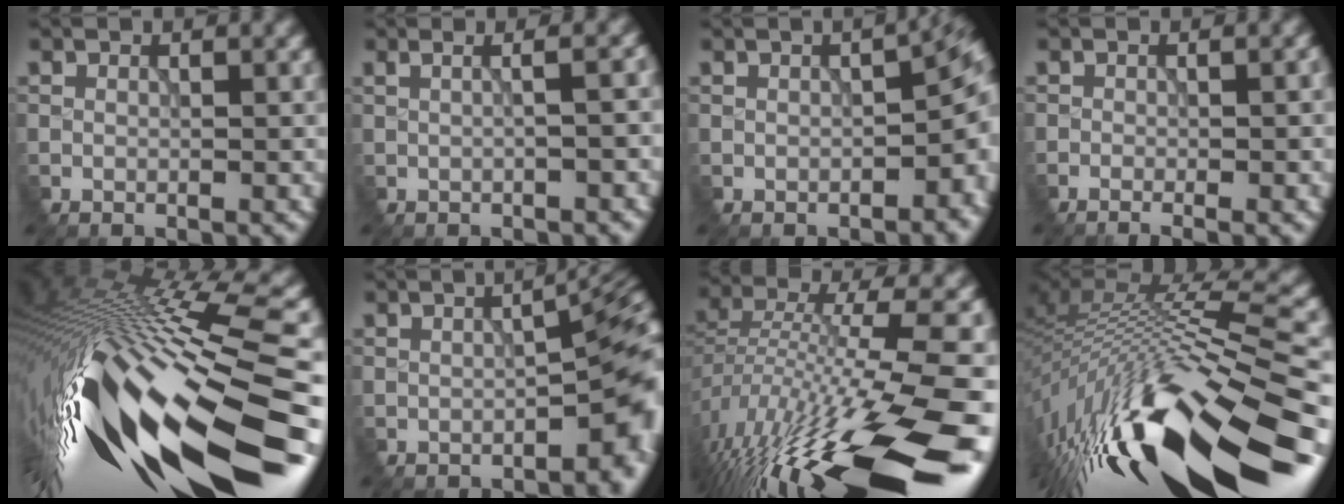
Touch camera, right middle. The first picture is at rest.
{"total": 3.9, "force": [0.7, 1.9, 3.4], "torque": [-0.012, 0.027, -0.009]}
{"total": 5.5, "force": [-0.8, 2.1, 5.0], "torque": [-0.054, -0.004, 0.000]}
{"total": 2.8, "force": [-0.7, 1.1, 2.4], "torque": [-0.003, 0.005, -0.012]}
{"total": 18.1, "force": [-5.4, 5.3, 16.5], "torque": [-0.309, -0.041, -0.072]}
{"total": 7.2, "force": [-1.3, 2.1, 6.8], "torque": [-0.074, -0.003, -0.010]}
{"total": 17.8, "force": [-9.7, 4.9, 14.1], "torque": [-0.273, -0.014, -0.153]}
{"total": 17.0, "force": [-7.3, 4.8, 14.6], "torque": [-0.258, -0.016, -0.110]}